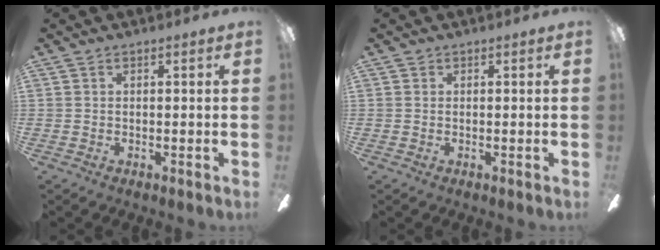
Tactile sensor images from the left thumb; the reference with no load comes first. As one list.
[{"total": 0.0}]